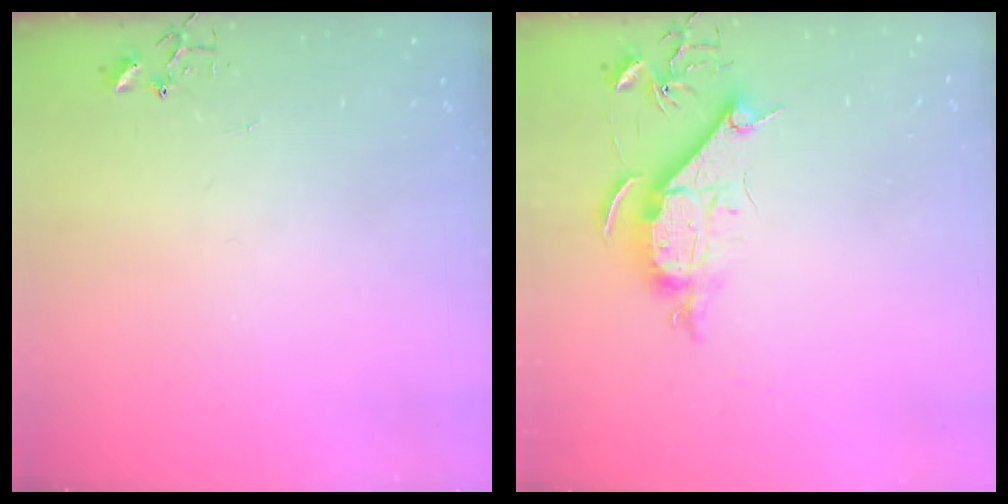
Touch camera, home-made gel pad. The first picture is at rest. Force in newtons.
{"total": 9.5, "press": 9.4, "slide": 0.8}